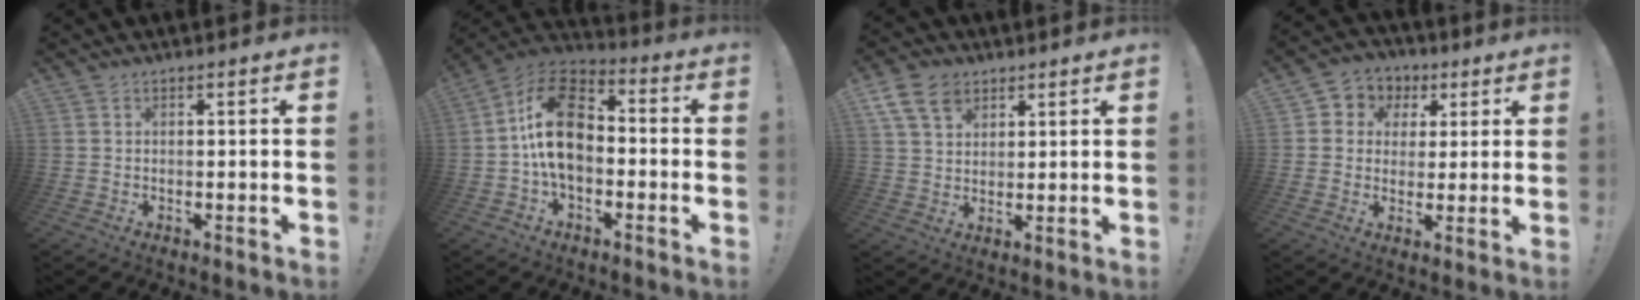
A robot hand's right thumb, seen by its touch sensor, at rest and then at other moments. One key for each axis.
{"total": 17.2, "fx": -0.2, "fy": 11.2, "fz": 13.0, "tx": -0.231, "ty": 0.024, "tz": -0.002}
{"total": 9.9, "fx": 5.3, "fy": 6.8, "fz": 4.8, "tx": -0.078, "ty": -0.016, "tz": 0.105}
{"total": 6.6, "fx": 0.7, "fy": 6.3, "fz": 1.7, "tx": -0.016, "ty": -0.002, "tz": 0.018}